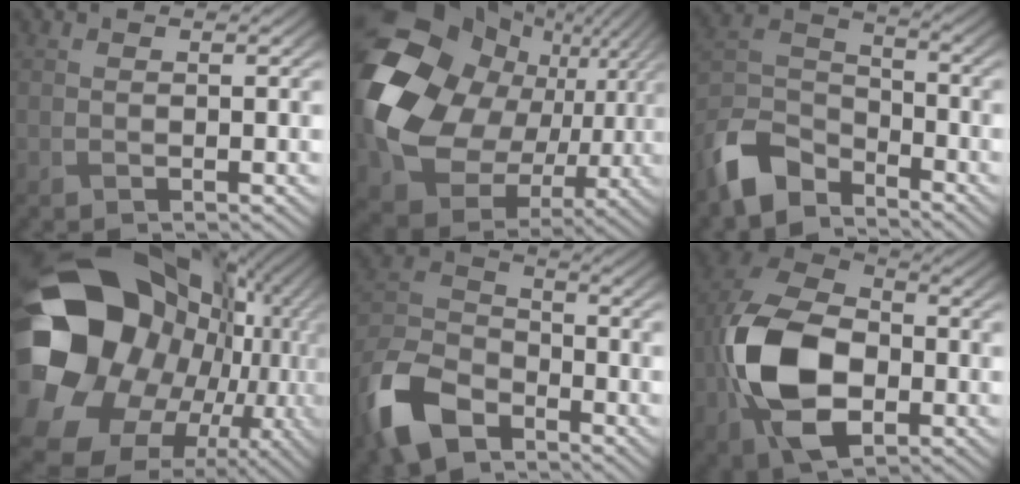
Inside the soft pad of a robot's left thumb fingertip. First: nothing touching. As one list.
[{"total": 21.6, "force": [2.1, 18.1, 11.5], "torque": [-0.296, -0.044, 0.075]}, {"total": 9.1, "force": [-7.3, 4.0, 3.7], "torque": [-0.089, -0.009, -0.166]}, {"total": 22.8, "force": [-0.4, 18.4, 13.5], "torque": [-0.292, -0.061, 0.012]}, {"total": 11.8, "force": [-7.6, 6.3, 6.3], "torque": [-0.158, -0.017, -0.168]}, {"total": 15.0, "force": [-3.4, 9.8, 10.9], "torque": [-0.268, -0.029, -0.070]}]